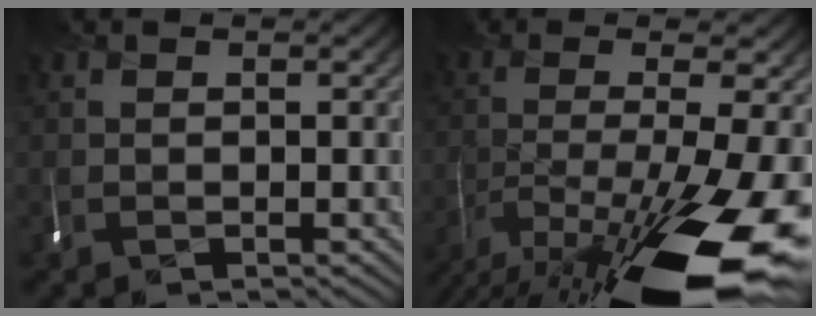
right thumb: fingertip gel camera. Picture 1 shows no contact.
{"total": 17.3, "force": [-10.2, 3.8, 13.5], "torque": [-0.210, -0.021, -0.164]}